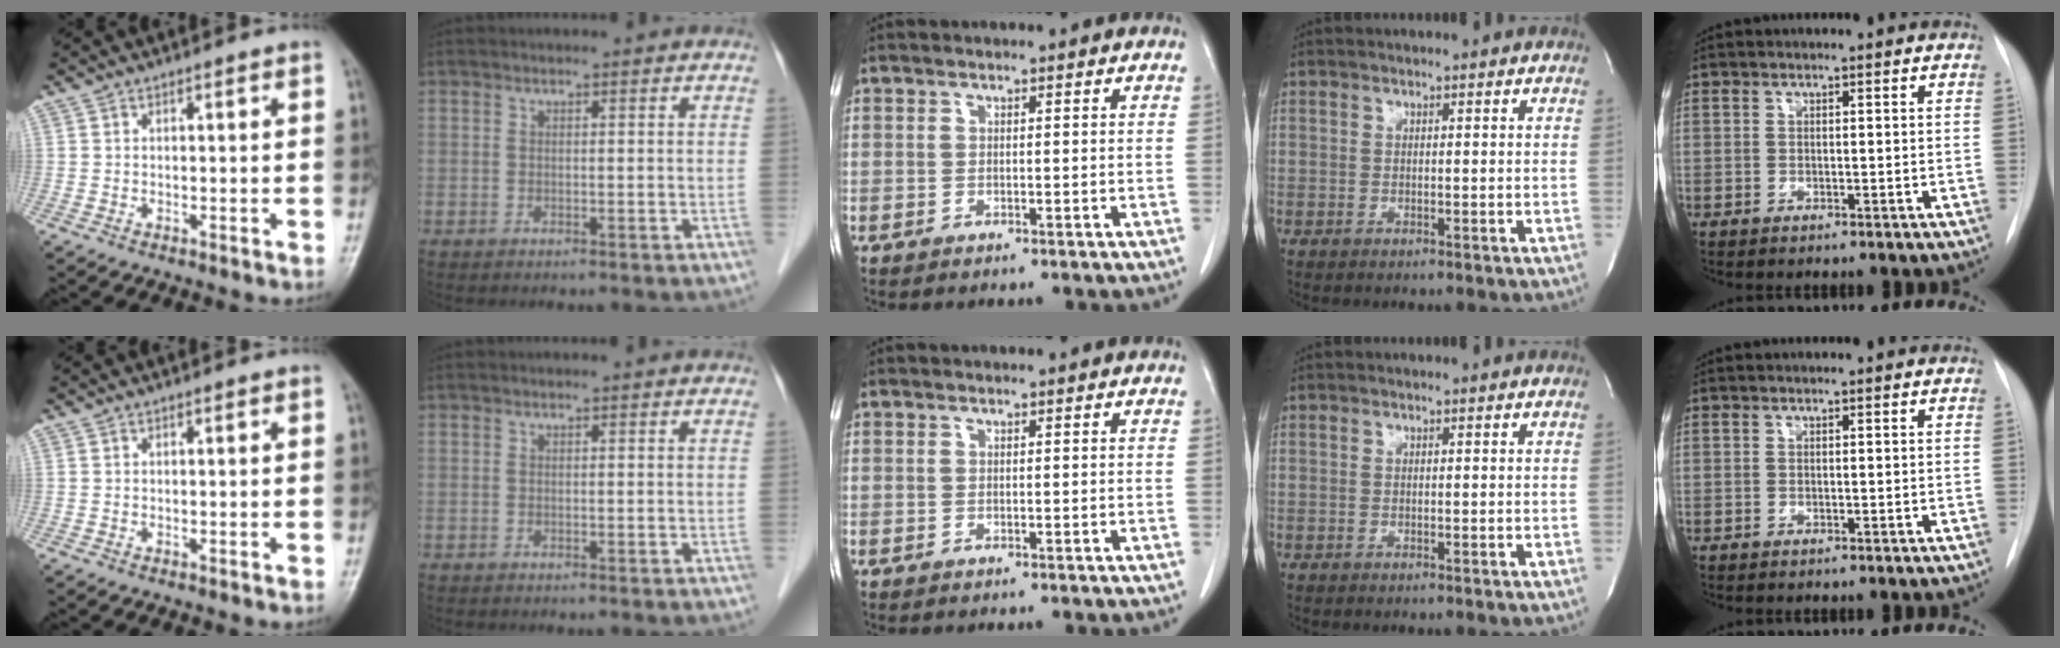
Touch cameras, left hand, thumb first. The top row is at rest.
{}